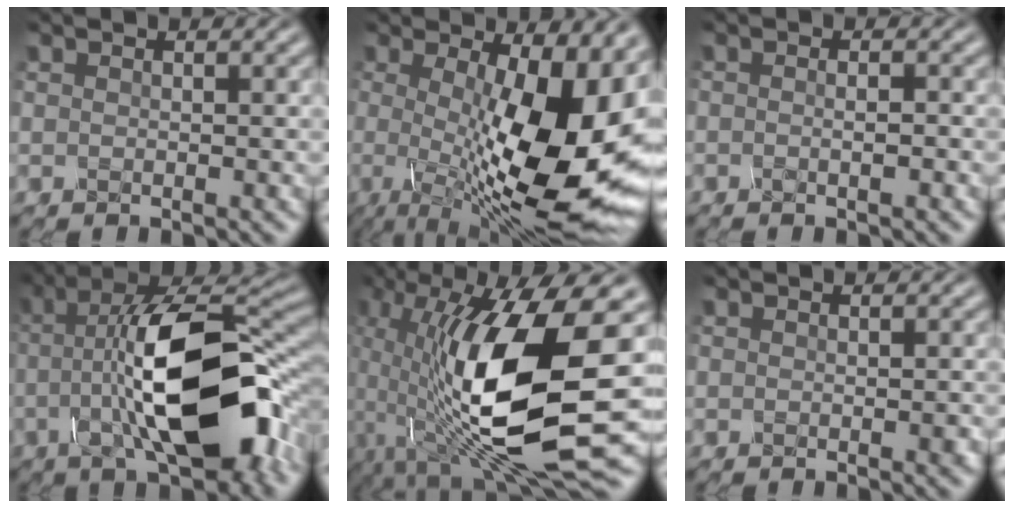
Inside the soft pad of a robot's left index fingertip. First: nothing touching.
{"total": 15.0, "force": [-0.7, 4.5, 14.3], "torque": [-0.173, -0.004, -0.015]}
{"total": 1.1, "force": [-0.8, 0.1, 0.8], "torque": [-0.014, -0.001, -0.016]}
{"total": 13.6, "force": [-1.5, 5.1, 12.5], "torque": [-0.191, 0.005, -0.035]}
{"total": 15.1, "force": [-2.9, 4.3, 14.2], "torque": [-0.261, -0.016, -0.055]}
{"total": 0.5, "force": [-0.1, 0.4, 0.4], "torque": [-0.008, -0.002, 0.000]}